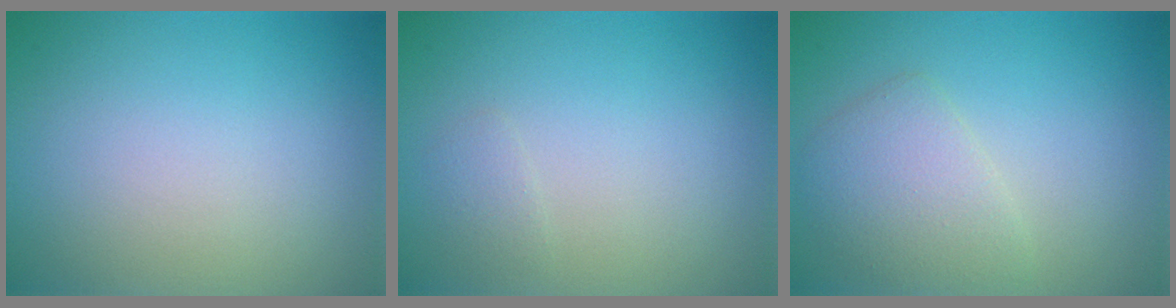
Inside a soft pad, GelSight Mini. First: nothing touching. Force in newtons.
{"total": 0.7, "press": 0.7, "slide": 0.1}
{"total": 2.9, "press": 2.9, "slide": 0.2}